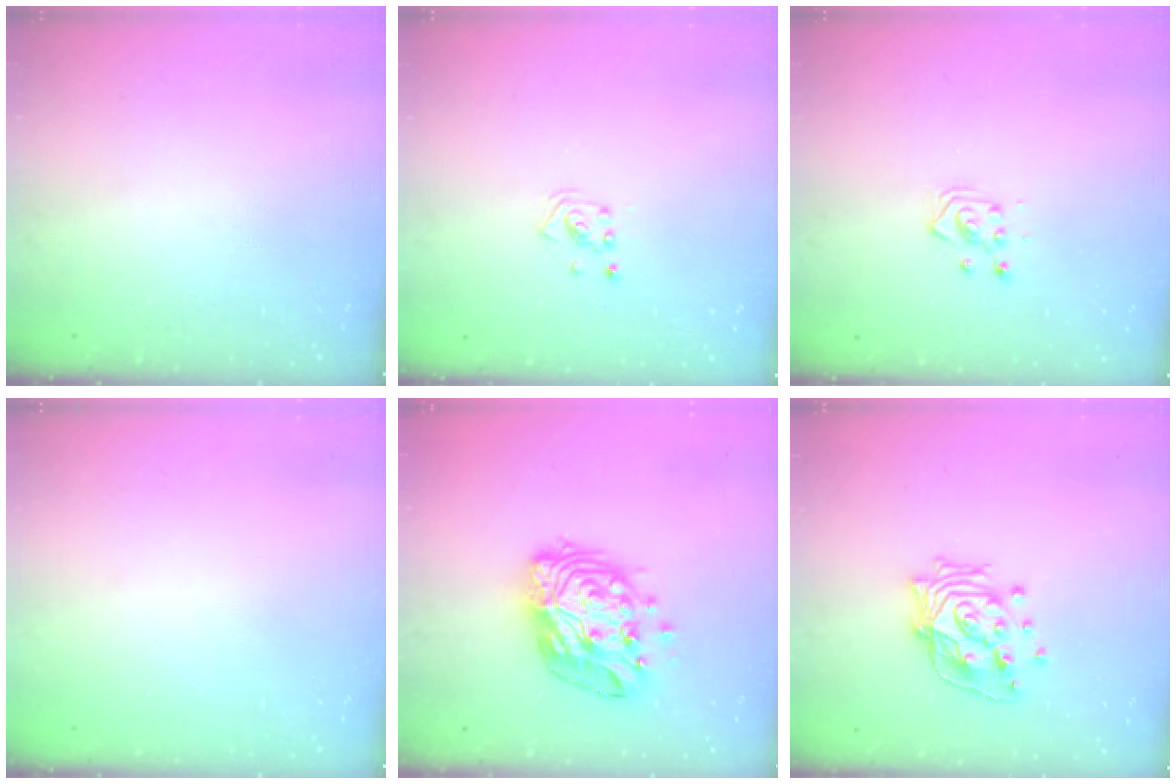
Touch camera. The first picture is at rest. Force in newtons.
{"total": 1.9, "press": 1.9, "slide": 0.1}
{"total": 3.0, "press": 3.0, "slide": 0.5}
{"total": 0.0}
{"total": 14.9, "press": 14.8, "slide": 1.4}
{"total": 15.3, "press": 15.2, "slide": 1.1}